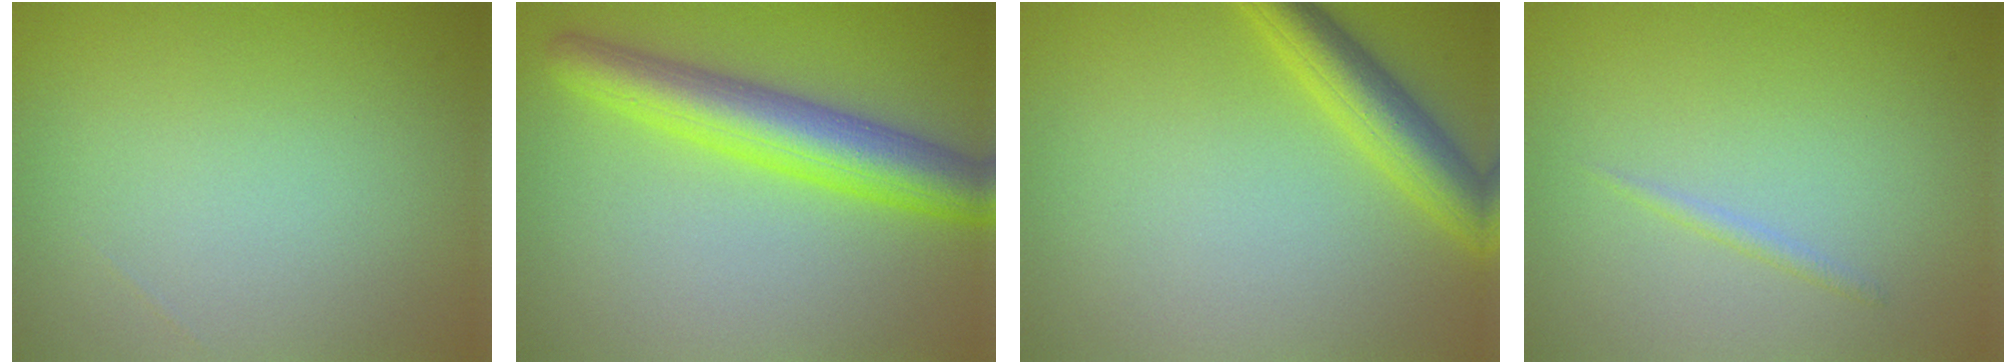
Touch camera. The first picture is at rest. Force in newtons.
{"total": 6.5, "press": 6.5, "slide": 0.3}
{"total": 4.2, "press": 4.2, "slide": 0.1}
{"total": 0.7, "press": 0.7, "slide": 0.1}